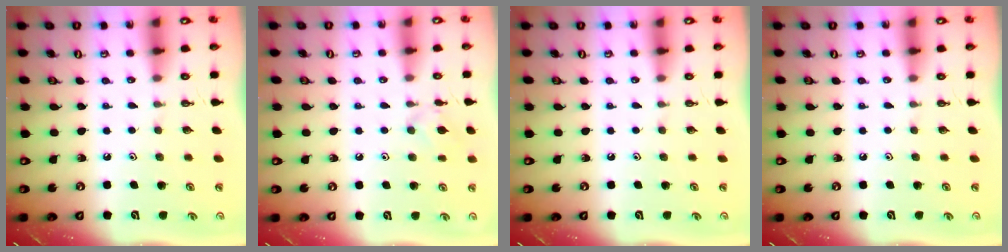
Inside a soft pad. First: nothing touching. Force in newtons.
{"total": 5.9, "press": 5.8, "slide": 0.8}
{"total": 0.0}
{"total": 0.0}